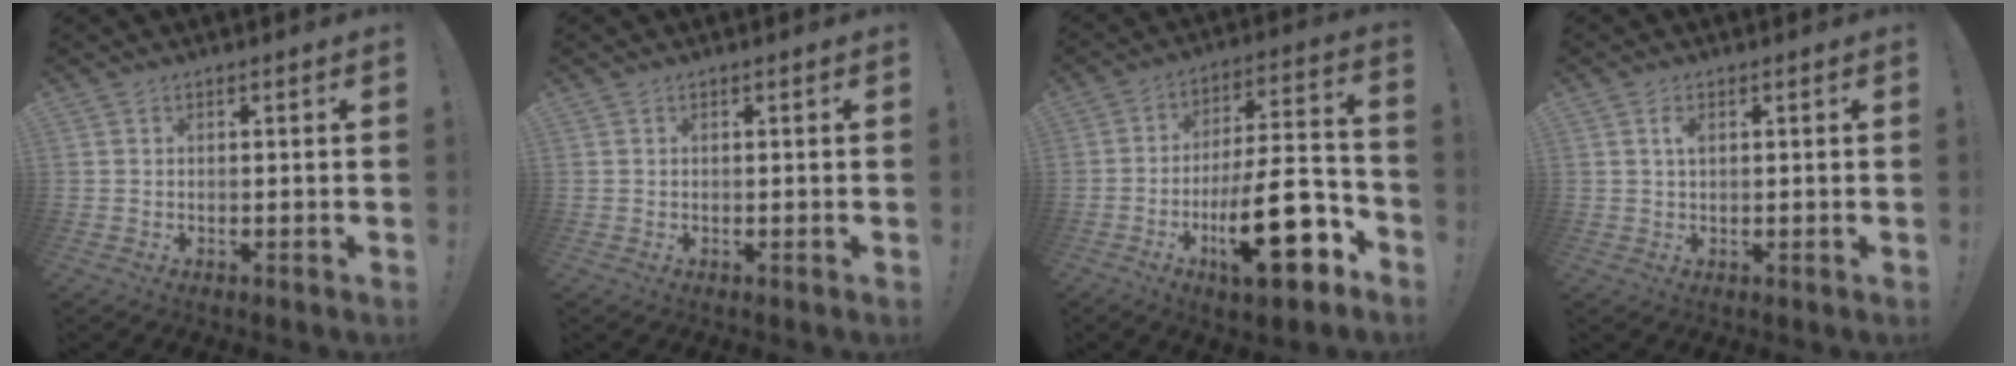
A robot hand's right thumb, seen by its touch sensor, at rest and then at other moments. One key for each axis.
{"total": 0.0}
{"total": 23.3, "fx": -9.0, "fy": 7.8, "fz": 20.0, "tx": -0.327, "ty": 0.051, "tz": -0.141}
{"total": 2.2, "fx": 0.7, "fy": 1.1, "fz": 1.8, "tx": -0.029, "ty": -0.001, "tz": 0.010}